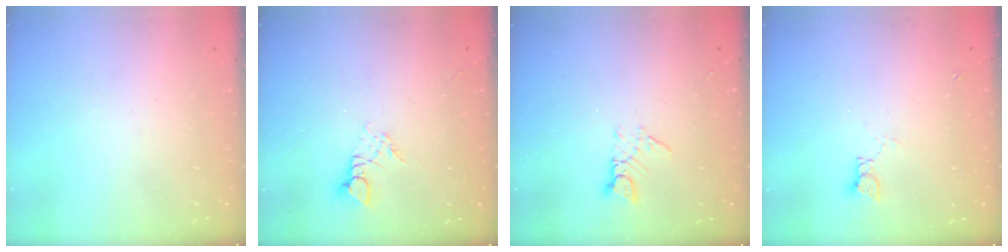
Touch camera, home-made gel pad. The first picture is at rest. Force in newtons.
{"total": 2.8, "press": 2.8, "slide": 0.3}
{"total": 2.6, "press": 2.6, "slide": 0.3}
{"total": 2.8, "press": 2.8, "slide": 0.4}